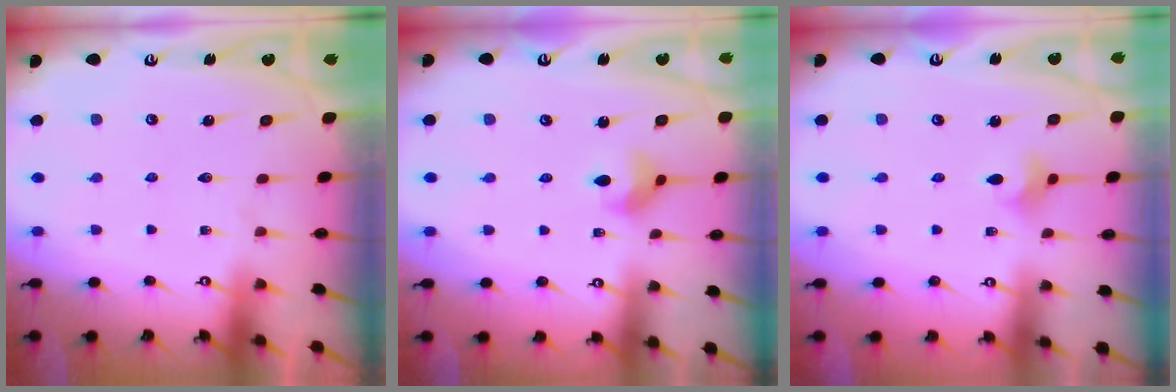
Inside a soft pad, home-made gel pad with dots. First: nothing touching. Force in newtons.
{"total": 5.7, "press": 5.7, "slide": 0.5}
{"total": 4.2, "press": 4.1, "slide": 0.8}